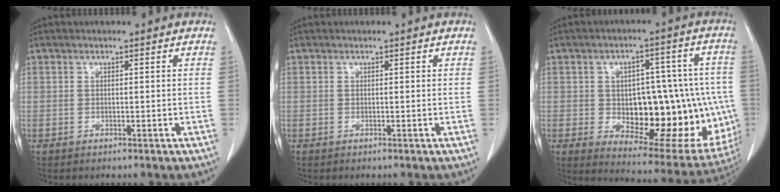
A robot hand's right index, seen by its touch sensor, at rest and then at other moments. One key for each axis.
{"total": 0.0}
{"total": 23.2, "fx": -3.2, "fy": 10.8, "fz": 20.3, "tx": -0.232, "ty": 0.021, "tz": -0.012}